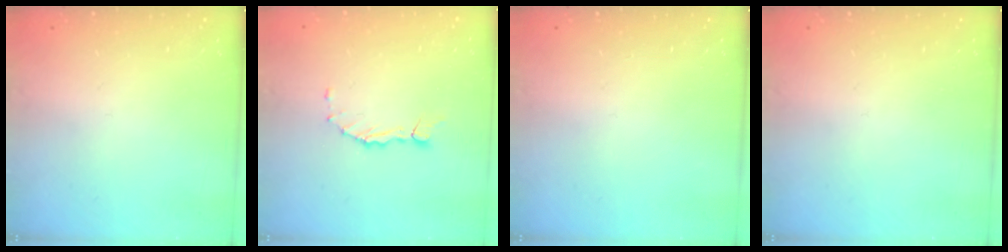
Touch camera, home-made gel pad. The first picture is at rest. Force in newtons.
{"total": 2.1, "press": 2.0, "slide": 0.3}
{"total": 0.0}
{"total": 0.0}